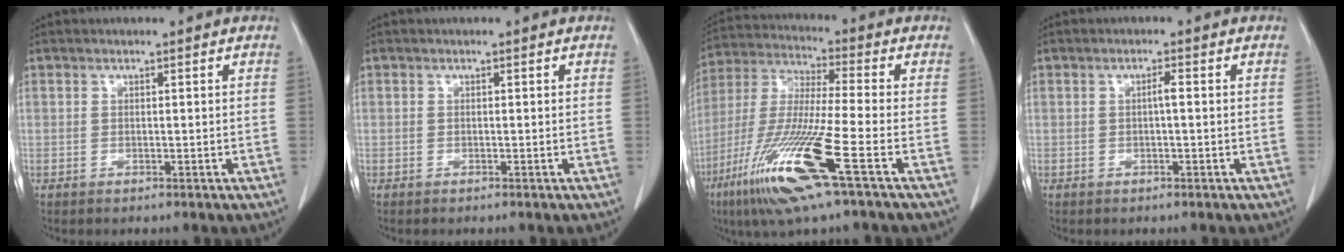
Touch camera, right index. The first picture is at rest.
{"total": 0.0}
{"total": 16.2, "force": [-7.6, -0.2, 14.3], "torque": [-0.311, -0.038, -0.150]}
{"total": 1.2, "force": [0.0, 0.1, 1.2], "torque": [-0.022, 0.003, 0.000]}